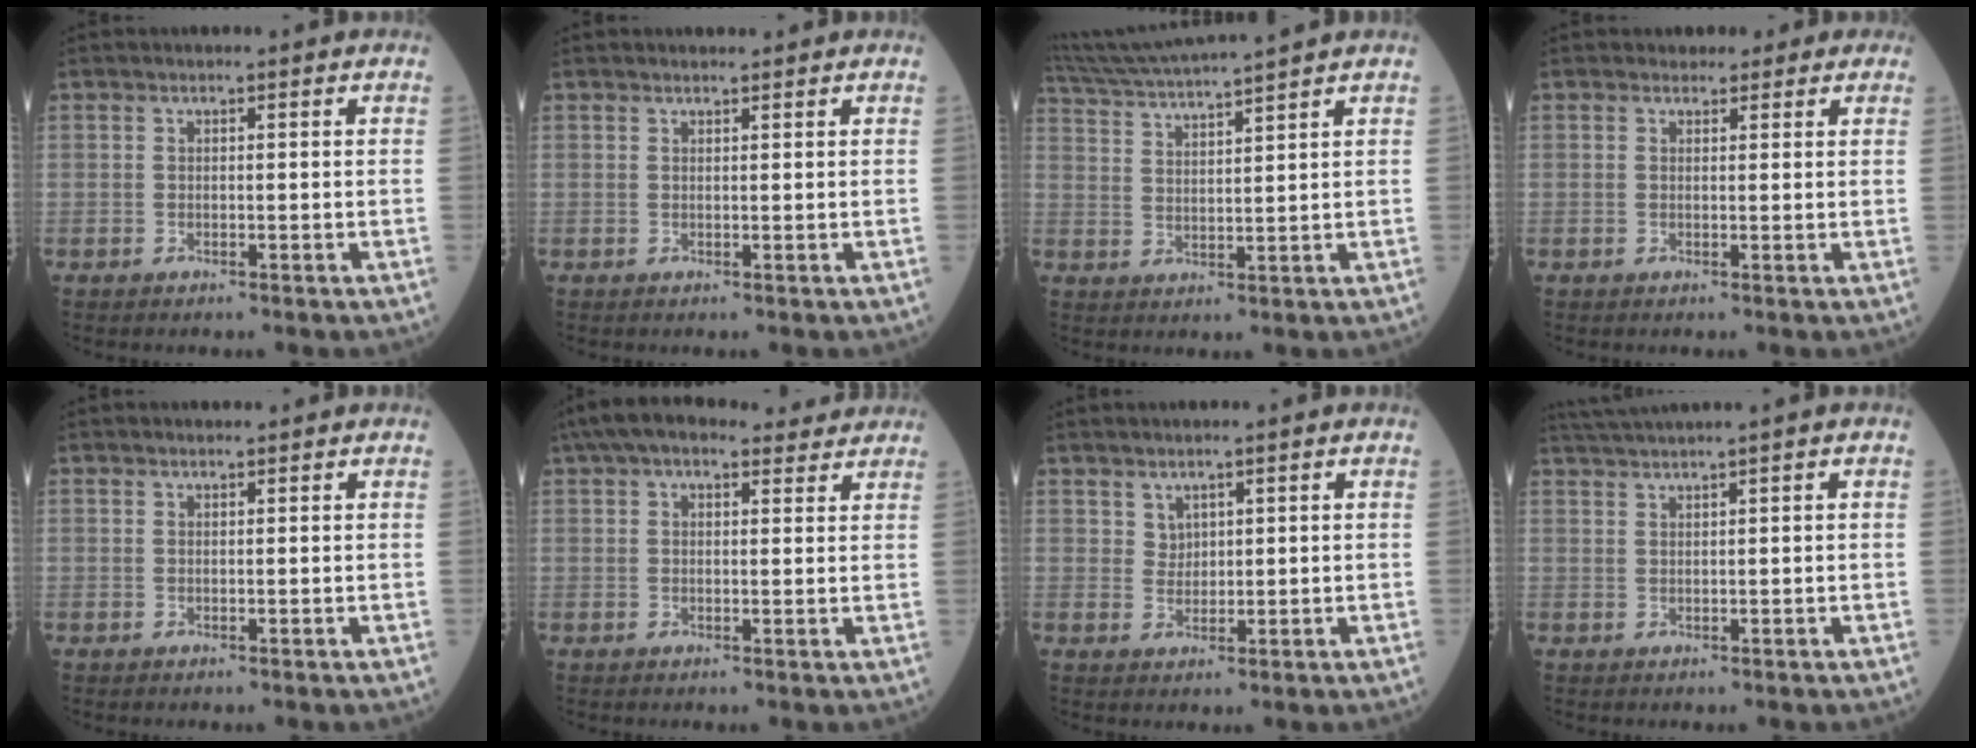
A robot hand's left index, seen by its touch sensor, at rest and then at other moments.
{"total": 1.6, "force": [1.5, 0.2, 0.5], "torque": [-0.010, 0.010, 0.025]}
{"total": 11.9, "force": [10.8, -1.9, 4.7], "torque": [-0.094, 0.010, 0.183]}
{"total": 2.6, "force": [2.0, 1.6, 0.6], "torque": [0.001, 0.006, 0.019]}
{"total": 1.2, "force": [1.1, 0.2, 0.3], "torque": [-0.010, 0.010, 0.020]}
{"total": 11.7, "force": [9.5, 3.9, 5.5], "torque": [-0.088, 0.057, 0.137]}
{"total": 1.8, "force": [1.4, 1.2, 0.4], "torque": [-0.007, 0.002, 0.028]}
{"total": 3.6, "force": [2.9, -1.4, 1.6], "torque": [-0.039, 0.009, 0.063]}